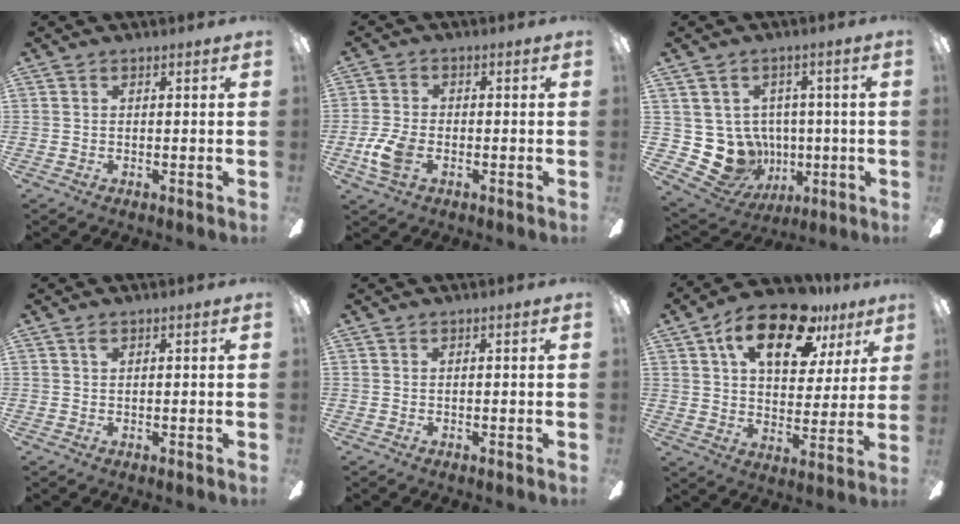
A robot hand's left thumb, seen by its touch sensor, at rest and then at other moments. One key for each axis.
{"total": 7.7, "fx": -2.5, "fy": 5.0, "fz": 5.3, "tx": -0.105, "ty": 0.007, "tz": -0.044}
{"total": 12.0, "fx": -1.6, "fy": 11.1, "fz": 4.3, "tx": -0.117, "ty": -0.005, "tz": -0.007}
{"total": 1.0, "fx": 0.4, "fy": 0.6, "fz": 0.7, "tx": -0.014, "ty": 0.003, "tz": 0.008}
{"total": 0.0}
{"total": 19.4, "fx": 10.8, "fy": 9.6, "fz": 13.0, "tx": -0.206, "ty": -0.039, "tz": 0.181}